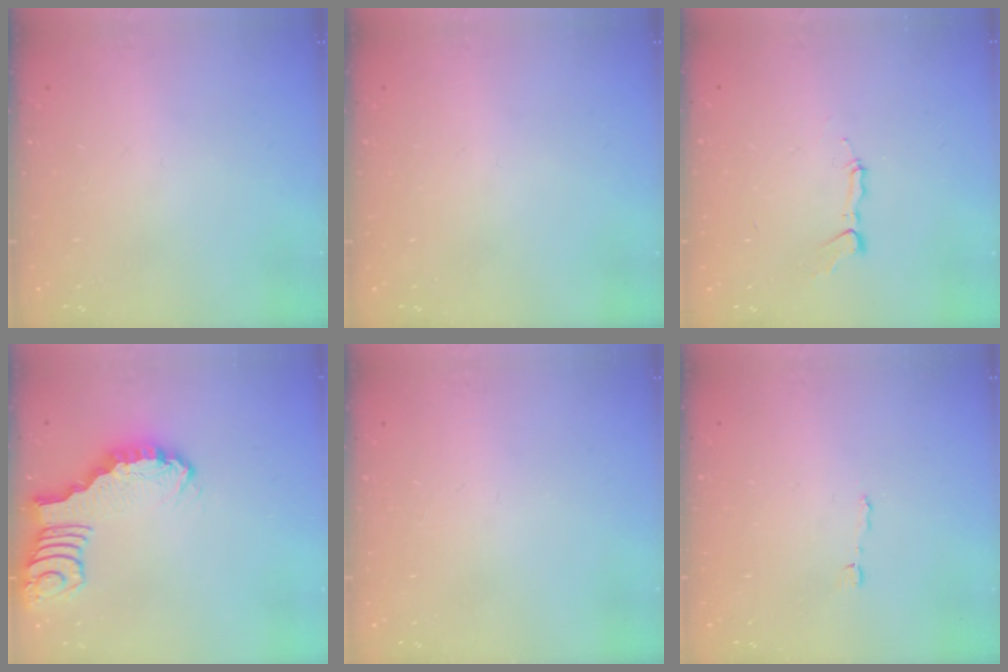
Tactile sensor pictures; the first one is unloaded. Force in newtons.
{"total": 0.0}
{"total": 4.6, "press": 4.6, "slide": 0.2}
{"total": 2.4, "press": 2.4, "slide": 0.2}
{"total": 0.0}
{"total": 1.2, "press": 1.2, "slide": 0.0}